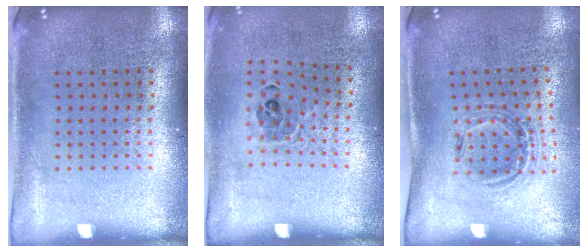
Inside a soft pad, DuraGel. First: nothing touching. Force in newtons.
{"total": 0.9, "press": 0.8, "slide": 0.4}
{"total": 1.0, "press": 1.0, "slide": 0.1}